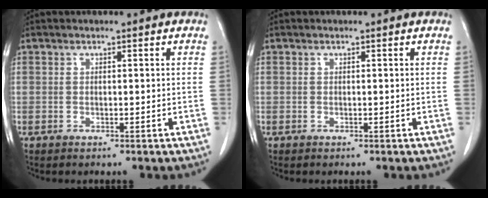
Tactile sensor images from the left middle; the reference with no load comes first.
{"total": 0.0}